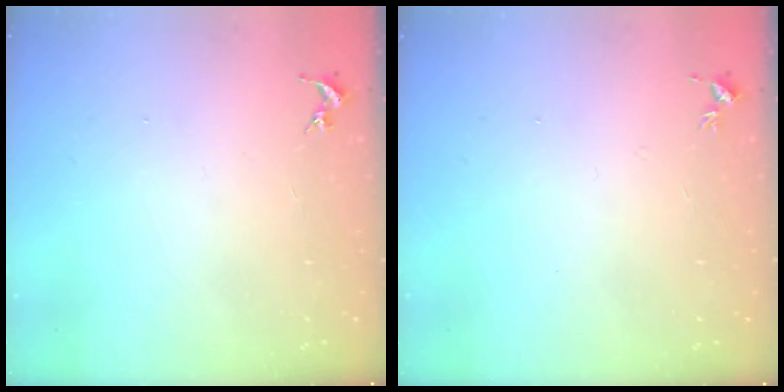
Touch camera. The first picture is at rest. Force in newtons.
{"total": 3.4, "press": 3.3, "slide": 0.5}